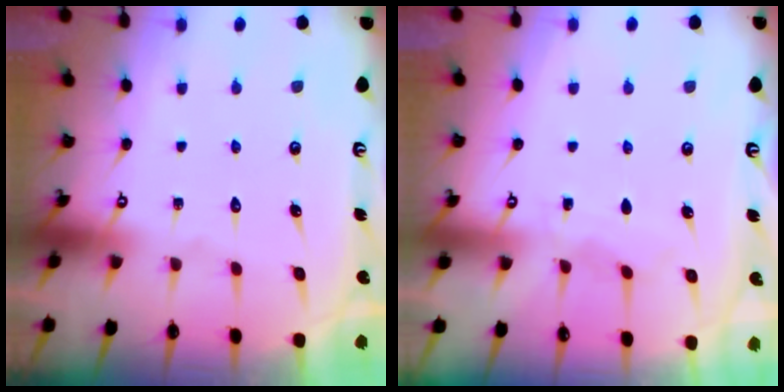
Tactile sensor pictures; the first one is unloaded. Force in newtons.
{"total": 3.7, "press": 3.7, "slide": 0.5}